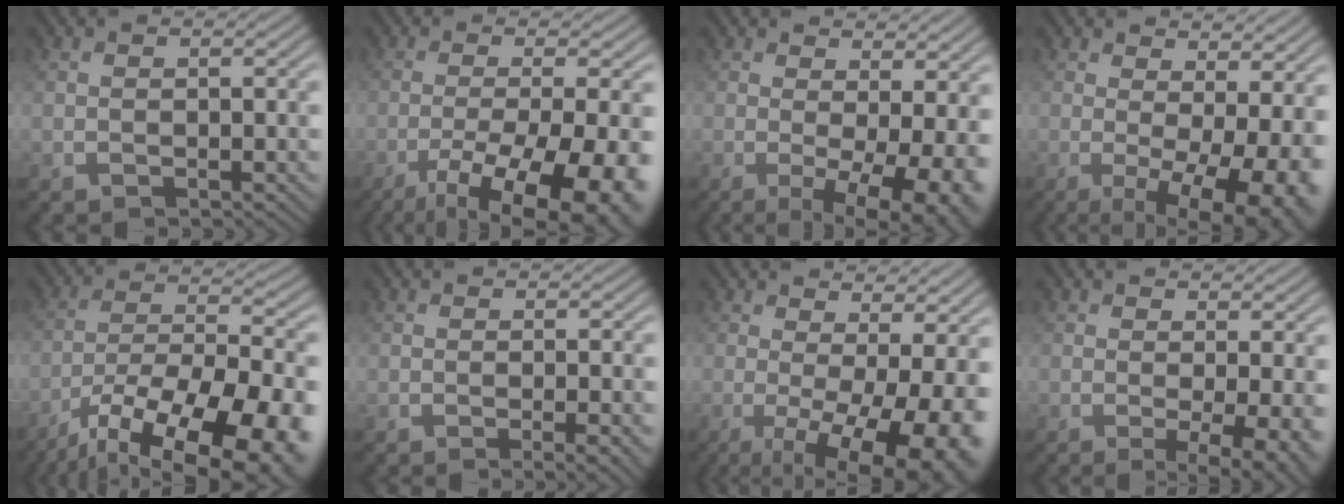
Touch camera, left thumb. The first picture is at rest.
{"total": 13.7, "force": [-7.2, 3.7, 11.1], "torque": [-0.181, -0.023, -0.093]}
{"total": 9.9, "force": [-0.7, 3.3, 9.3], "torque": [-0.121, -0.003, 0.001]}
{"total": 11.7, "force": [-0.6, 4.2, 10.9], "torque": [-0.130, 0.000, 0.006]}
{"total": 19.2, "force": [-13.2, 6.8, 12.2], "torque": [-0.186, -0.037, -0.187]}
{"total": 2.2, "force": [-0.6, 0.3, 2.1], "torque": [-0.030, 0.000, -0.015]}
{"total": 14.2, "force": [-2.1, 4.8, 13.2], "torque": [-0.161, -0.002, -0.017]}
{"total": 4.9, "force": [-0.5, 1.1, 4.8], "torque": [-0.071, -0.009, -0.007]}